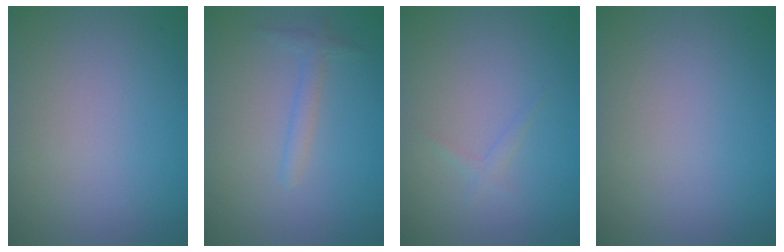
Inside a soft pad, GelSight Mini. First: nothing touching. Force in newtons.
{"total": 1.4, "press": 1.4, "slide": 0.0}
{"total": 0.8, "press": 0.8, "slide": 0.0}
{"total": 0.0}